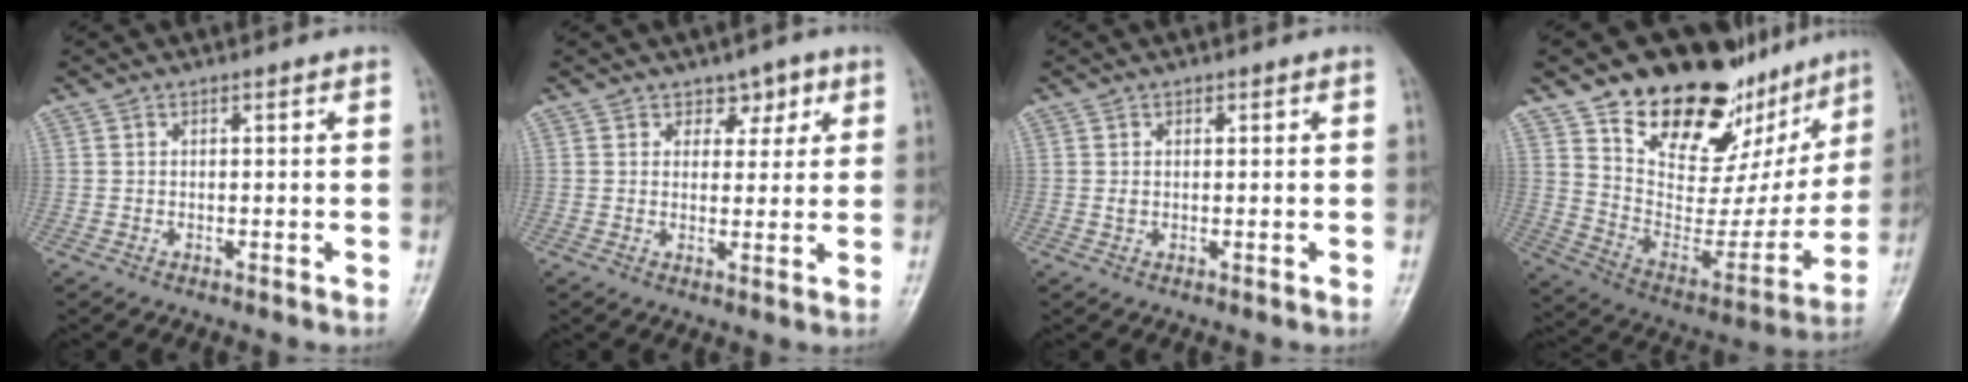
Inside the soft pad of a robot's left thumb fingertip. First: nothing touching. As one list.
[{"total": 4.2, "force": [2.3, 3.1, 1.8], "torque": [0.011, -0.009, 0.030]}, {"total": 1.1, "force": [0.3, 0.8, 0.6], "torque": [-0.008, 0.000, 0.006]}, {"total": 27.4, "force": [18.2, 14.4, 14.6], "torque": [-0.165, -0.075, 0.287]}]